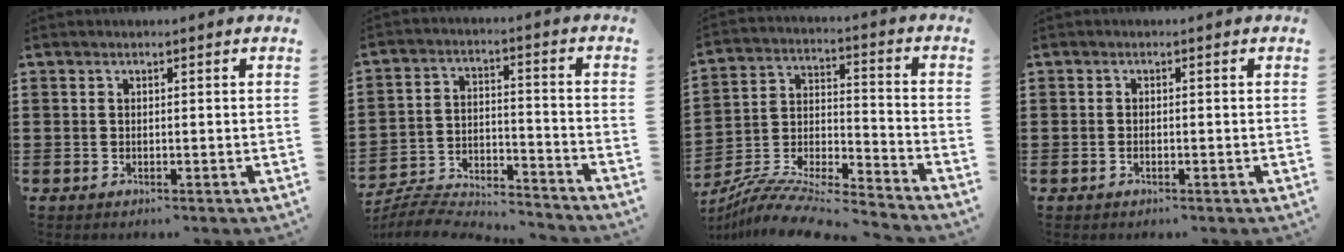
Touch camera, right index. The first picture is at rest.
{"total": 6.4, "force": [-6.2, 1.0, 1.2], "torque": [-0.028, -0.004, -0.127]}
{"total": 9.9, "force": [-9.3, 0.6, 3.3], "torque": [-0.067, 0.005, -0.189]}
{"total": 0.6, "force": [-0.4, 0.1, 0.5], "torque": [-0.011, -0.005, -0.006]}